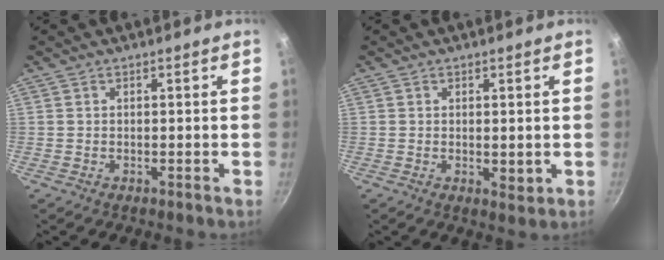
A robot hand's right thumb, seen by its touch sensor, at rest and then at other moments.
{"total": 2.4, "force": [0.1, 1.2, 2.0], "torque": [-0.030, -0.009, 0.003]}